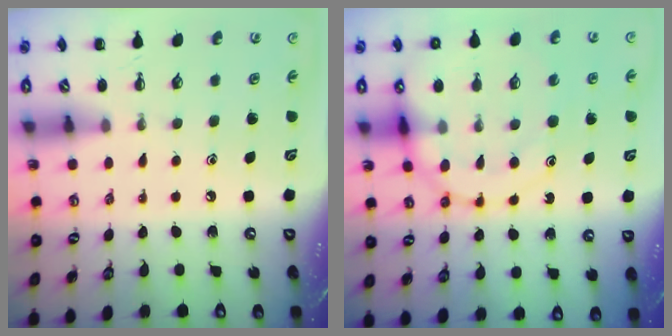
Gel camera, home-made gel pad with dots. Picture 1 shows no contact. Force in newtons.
{"total": 16.1, "press": 15.9, "slide": 2.6}